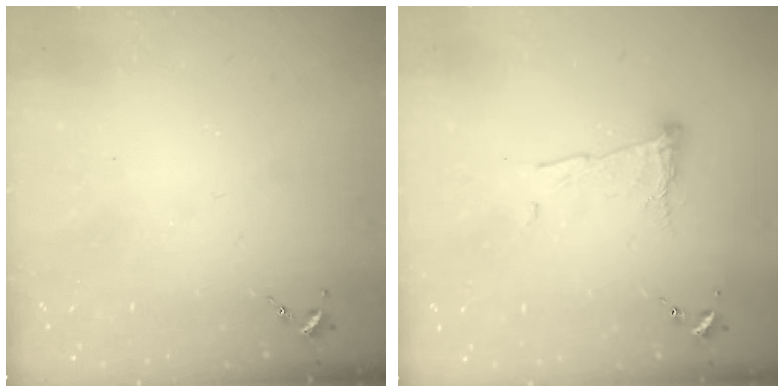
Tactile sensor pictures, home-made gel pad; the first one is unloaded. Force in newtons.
{"total": 8.5, "press": 8.5, "slide": 0.5}